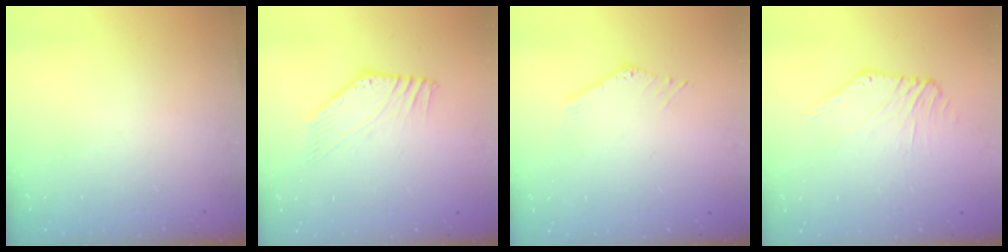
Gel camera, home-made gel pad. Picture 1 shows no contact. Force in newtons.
{"total": 2.9, "press": 2.9, "slide": 0.2}
{"total": 1.9, "press": 1.9, "slide": 0.1}
{"total": 1.1, "press": 1.1, "slide": 0.3}